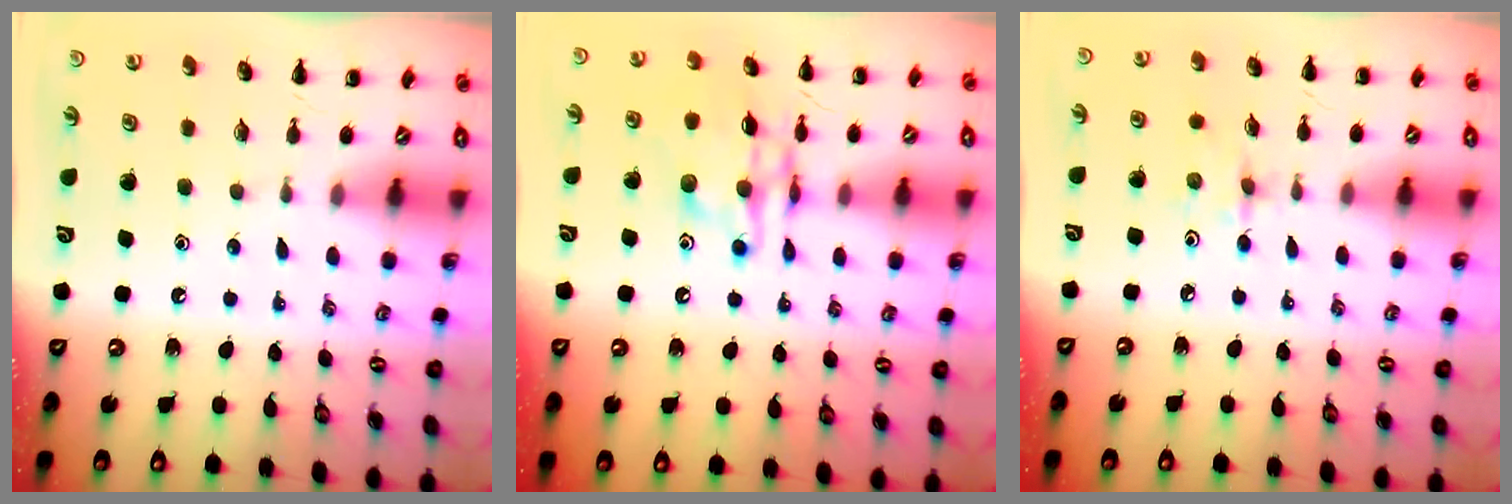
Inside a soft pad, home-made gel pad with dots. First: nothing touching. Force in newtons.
{"total": 14.6, "press": 14.5, "slide": 1.4}
{"total": 3.0, "press": 2.8, "slide": 0.9}